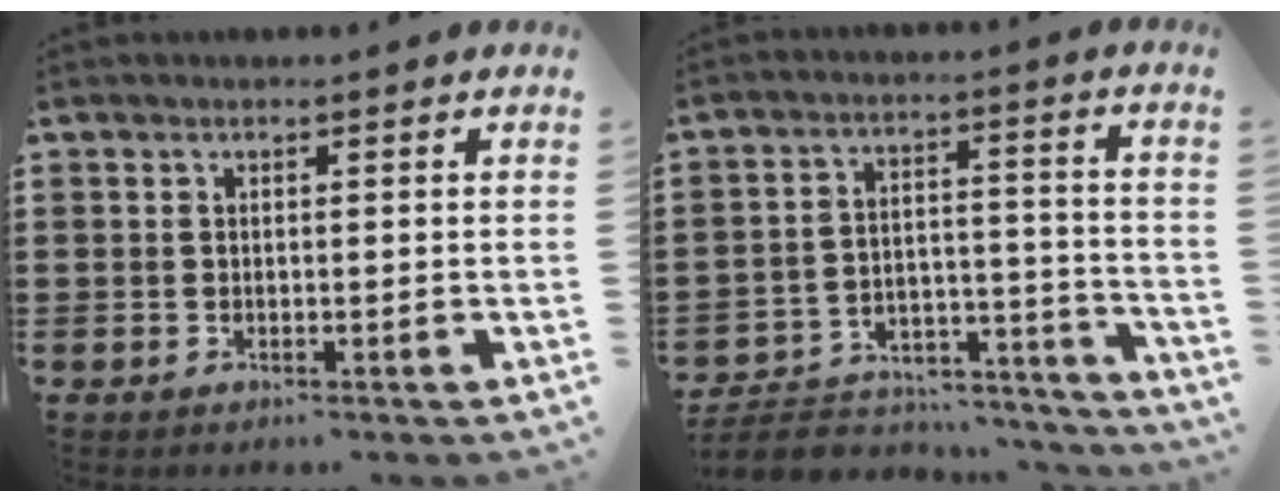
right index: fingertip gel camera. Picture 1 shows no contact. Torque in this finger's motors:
{"motor_torque": [-0.99, -1.01, -0.40, -0.02]}